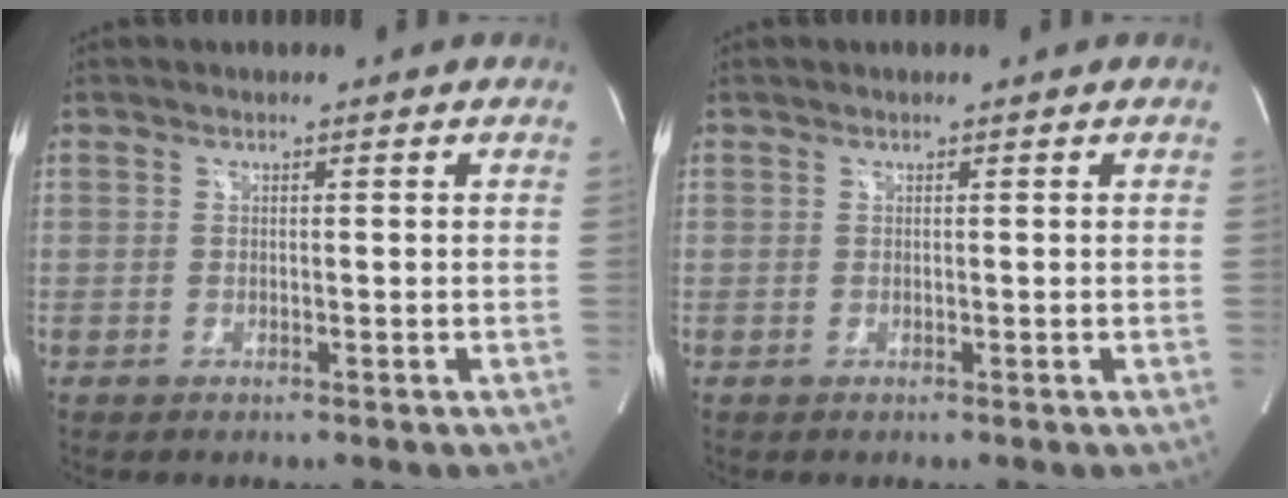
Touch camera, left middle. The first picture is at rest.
{"total": 0.0}